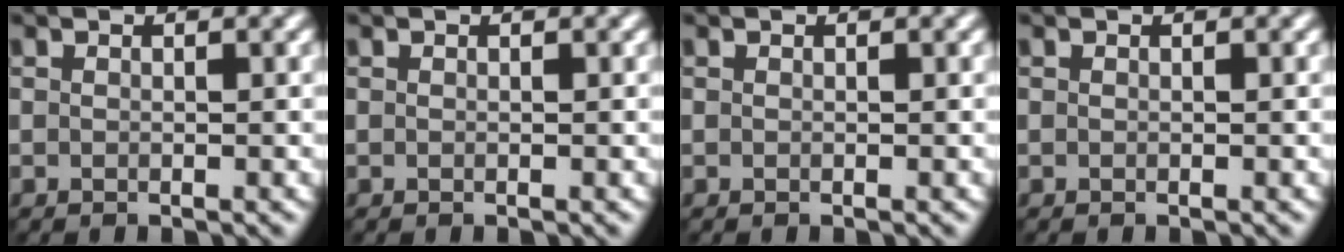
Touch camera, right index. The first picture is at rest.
{"total": 0.0}
{"total": 0.0}
{"total": 0.0}